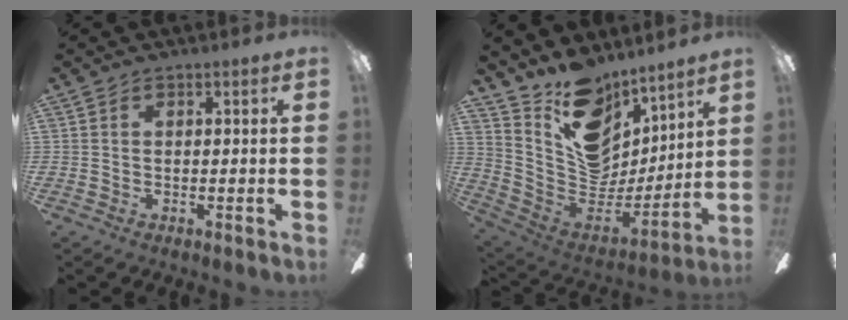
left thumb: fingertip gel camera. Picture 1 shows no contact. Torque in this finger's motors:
{"motor_torque": [0.43, 0.23, 0.60, -1.39, 0.09]}